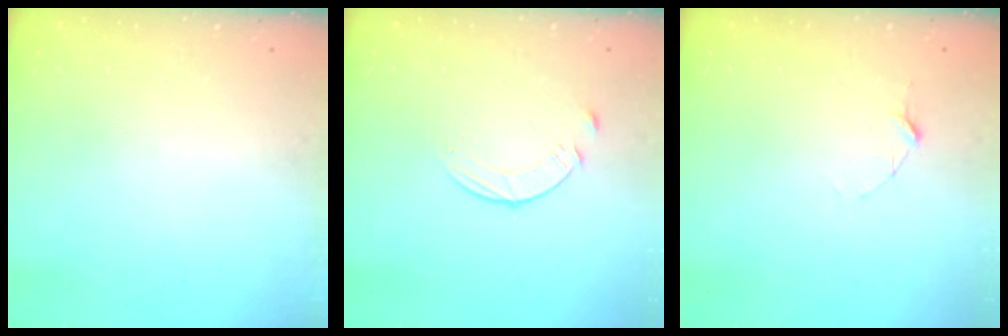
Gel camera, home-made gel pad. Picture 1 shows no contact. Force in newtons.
{"total": 5.6, "press": 5.6, "slide": 0.7}
{"total": 2.9, "press": 2.9, "slide": 0.3}